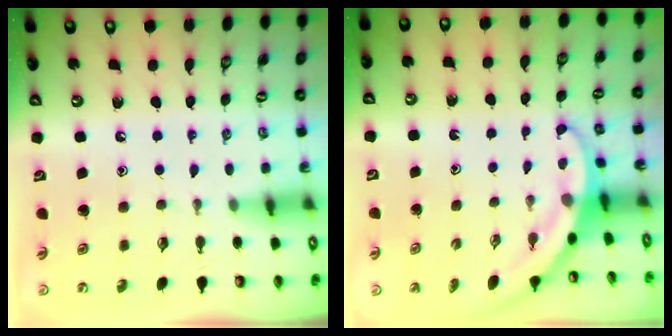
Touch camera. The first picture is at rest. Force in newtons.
{"total": 3.3, "press": 3.3, "slide": 0.1}